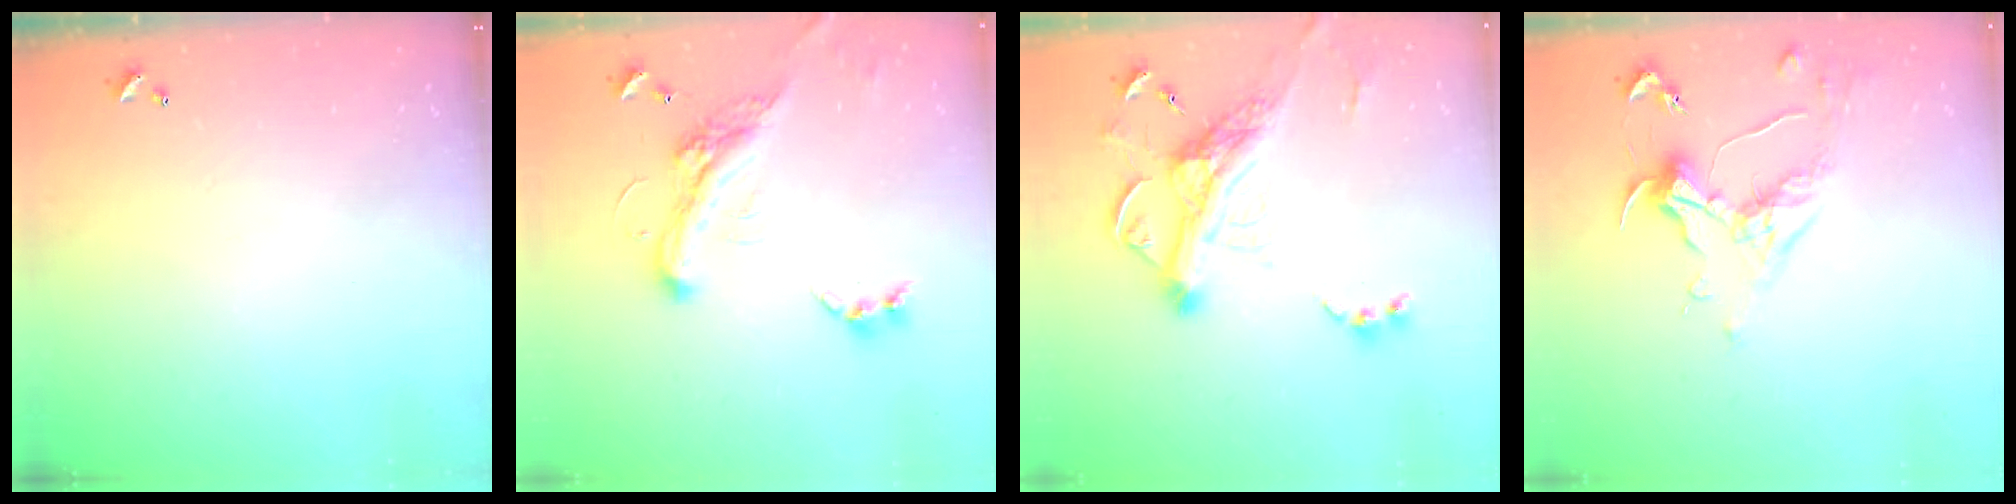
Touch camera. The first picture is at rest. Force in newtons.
{"total": 6.3, "press": 6.0, "slide": 1.8}
{"total": 10.1, "press": 9.9, "slide": 2.0}
{"total": 0.8, "press": 0.6, "slide": 0.6}